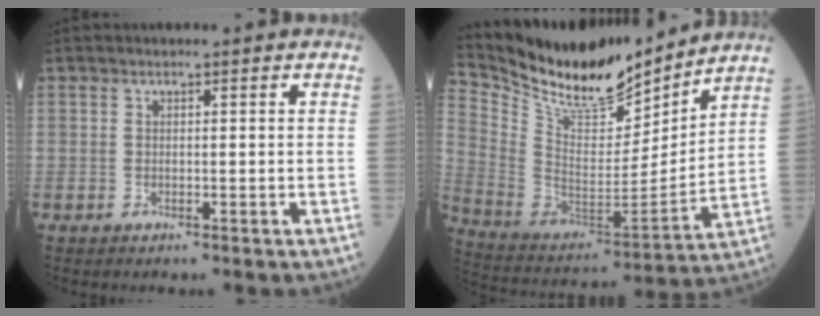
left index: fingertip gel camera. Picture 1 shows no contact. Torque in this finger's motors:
{"motor_torque": [0.95, -1.19, 0.21, 0.08]}